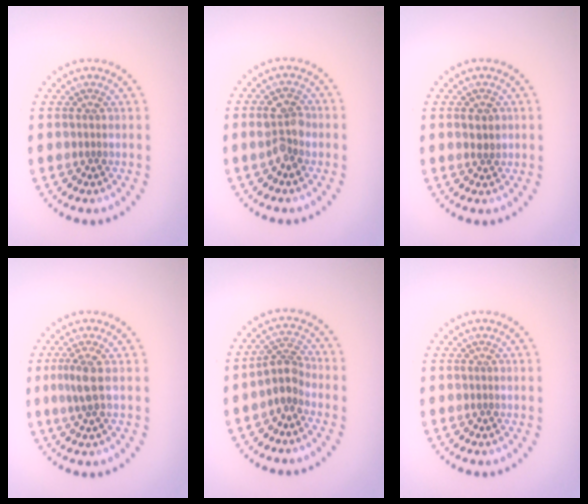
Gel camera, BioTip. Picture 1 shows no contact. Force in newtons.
{"total": 2.5, "press": 2.5, "slide": 0.2}
{"total": 1.4, "press": 1.4, "slide": 0.3}
{"total": 2.1, "press": 1.8, "slide": 1.2}
{"total": 2.4, "press": 1.9, "slide": 1.5}
{"total": 0.0}